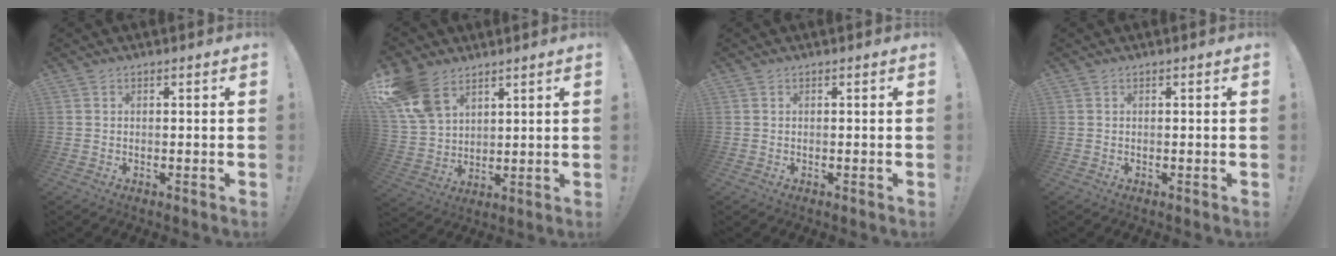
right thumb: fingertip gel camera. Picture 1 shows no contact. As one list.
[{"total": 13.9, "force": [8.6, 8.7, 6.5], "torque": [-0.129, -0.040, 0.172]}, {"total": 0.0}, {"total": 0.0}]